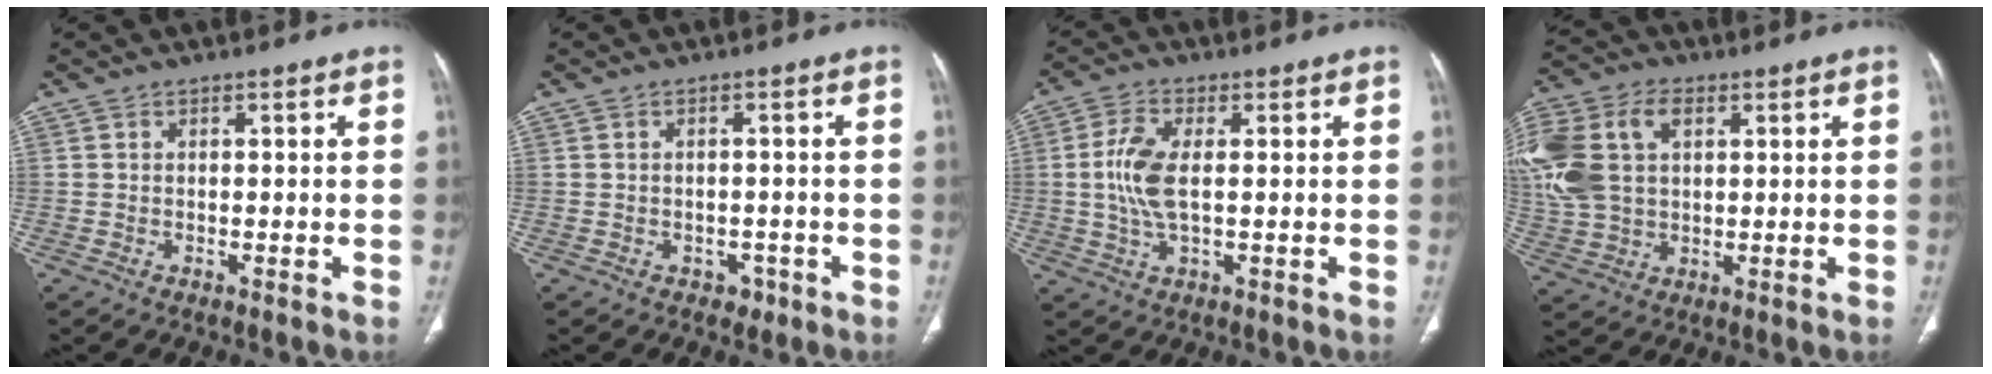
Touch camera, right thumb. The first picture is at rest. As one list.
[{"total": 2.2, "force": [-1.2, 1.7, 0.8], "torque": [-0.001, 0.006, -0.012]}, {"total": 7.7, "force": [0.4, 3.4, 6.9], "torque": [-0.161, 0.000, 0.008]}, {"total": 20.0, "force": [4.9, 13.8, 13.7], "torque": [-0.334, 0.027, 0.097]}]